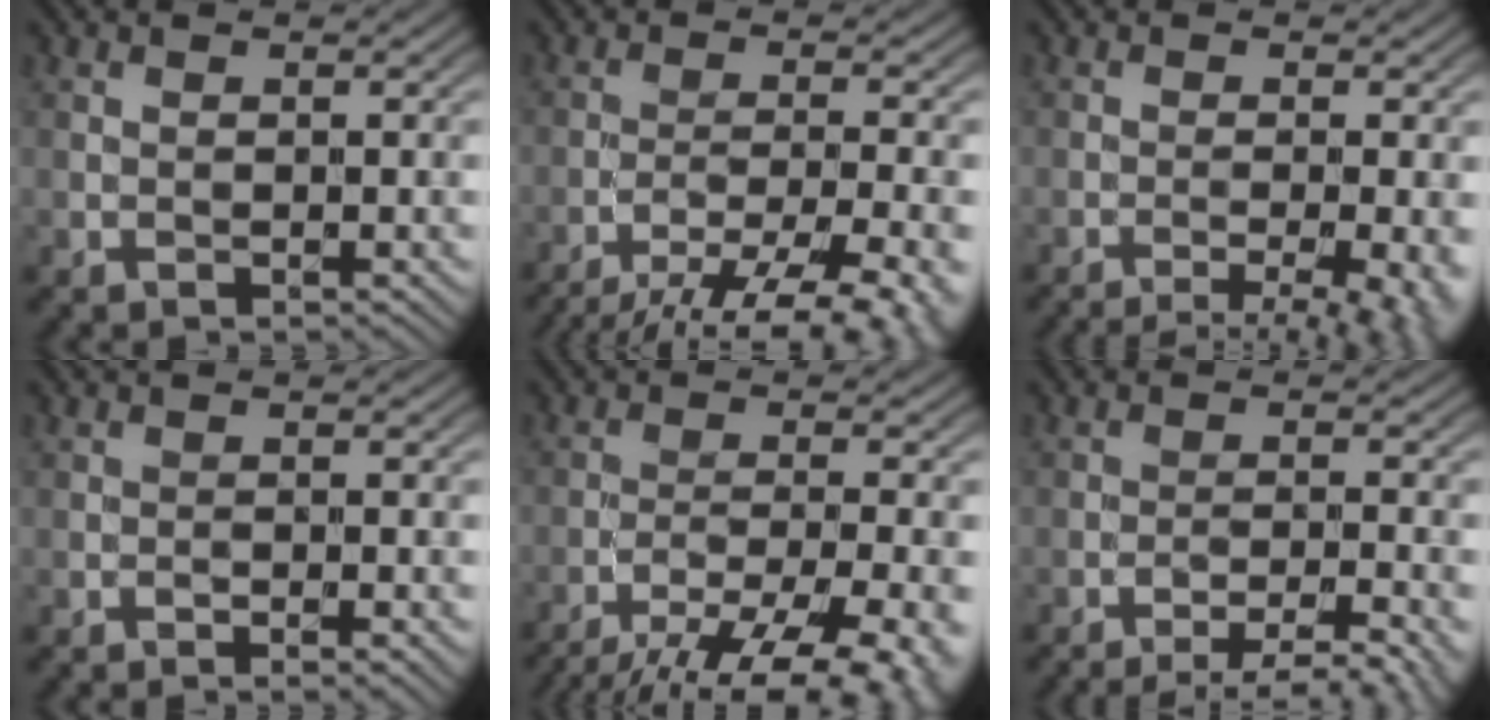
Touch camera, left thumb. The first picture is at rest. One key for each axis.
{"total": 11.7, "fx": -9.0, "fy": 2.5, "fz": 7.2, "tx": -0.118, "ty": -0.016, "tz": -0.118}
{"total": 7.8, "fx": -3.7, "fy": 1.9, "fz": 6.6, "tx": -0.080, "ty": -0.008, "tz": -0.041}
{"total": 1.1, "fx": -0.6, "fy": 0.0, "fz": 1.0, "tx": -0.019, "ty": -0.002, "tz": -0.009}
{"total": 13.2, "fx": -9.5, "fy": 3.4, "fz": 8.5, "tx": -0.140, "ty": -0.030, "tz": -0.120}
{"total": 6.6, "fx": -4.7, "fy": 1.2, "fz": 4.5, "tx": -0.065, "ty": 0.000, "tz": -0.063}